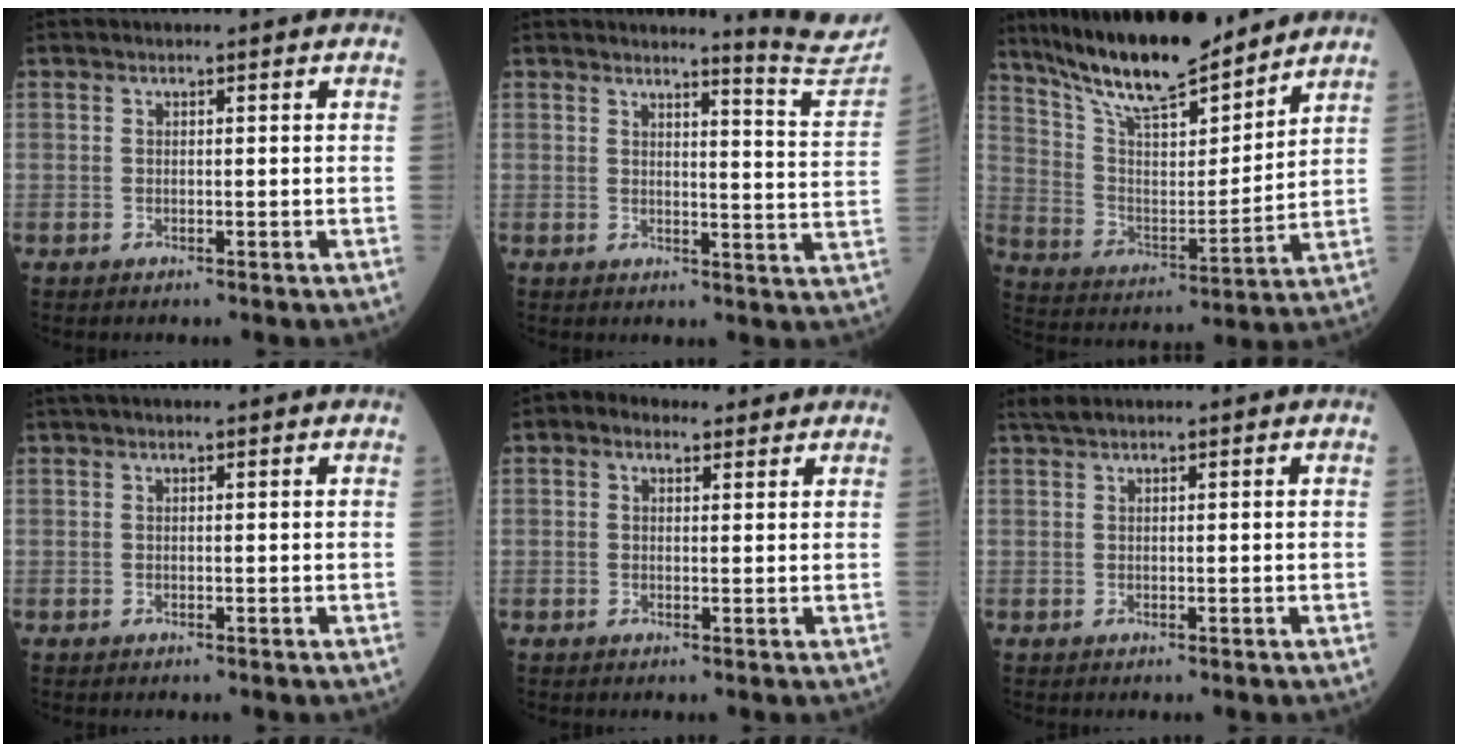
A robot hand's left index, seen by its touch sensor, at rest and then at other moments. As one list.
[{"total": 8.8, "force": [8.6, -2.1, 0.5], "torque": [-0.021, -0.094, 0.094]}, {"total": 17.3, "force": [14.9, 3.1, 8.3], "torque": [-0.145, 0.002, 0.269]}, {"total": 1.5, "force": [1.3, 0.0, 0.9], "torque": [-0.008, 0.028, 0.021]}, {"total": 3.3, "force": [2.0, 2.1, 1.6], "torque": [-0.036, 0.030, 0.033]}, {"total": 1.1, "force": [0.9, -0.2, 0.5], "torque": [-0.013, 0.014, 0.025]}]